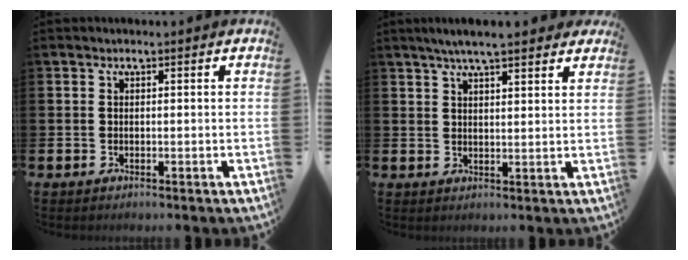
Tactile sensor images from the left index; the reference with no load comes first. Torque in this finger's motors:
{"motor_torque": [1.05, -1.09, 0.57, 0.18]}